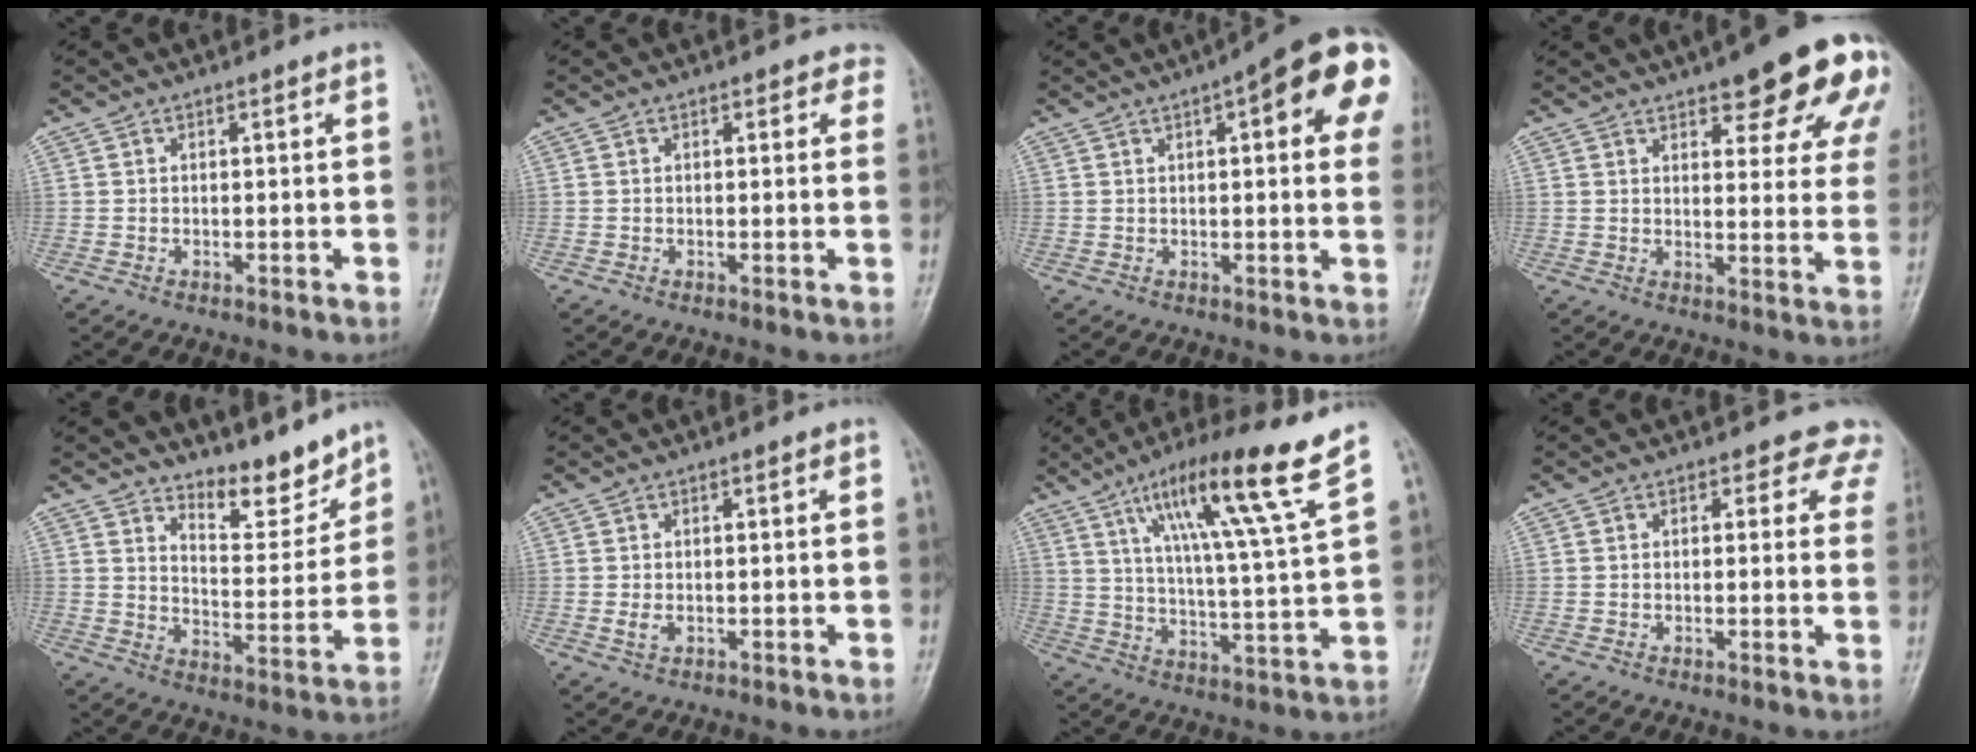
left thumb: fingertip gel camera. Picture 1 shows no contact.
{"total": 2.7, "force": [2.0, 1.6, 0.7], "torque": [0.025, -0.006, 0.005]}
{"total": 16.5, "force": [5.5, 4.8, 14.8], "torque": [-0.176, 0.005, 0.058]}
{"total": 18.7, "force": [10.8, 6.1, 13.9], "torque": [-0.140, -0.035, 0.125]}
{"total": 8.9, "force": [7.9, 2.6, 3.1], "torque": [-0.017, -0.074, 0.134]}
{"total": 1.5, "force": [-0.2, 0.9, 1.2], "torque": [-0.023, 0.000, -0.002]}
{"total": 16.4, "force": [9.8, -0.4, 13.1], "torque": [-0.209, -0.045, 0.157]}
{"total": 5.4, "force": [4.4, 3.0, 0.9], "torque": [0.033, -0.015, 0.022]}